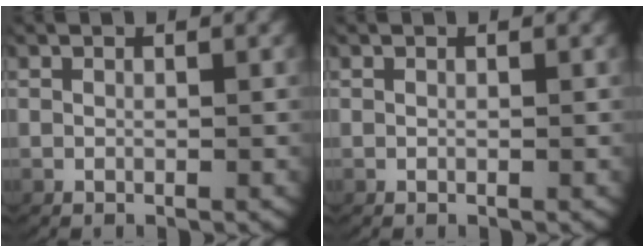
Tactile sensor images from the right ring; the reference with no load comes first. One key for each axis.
{"total": 0.0}